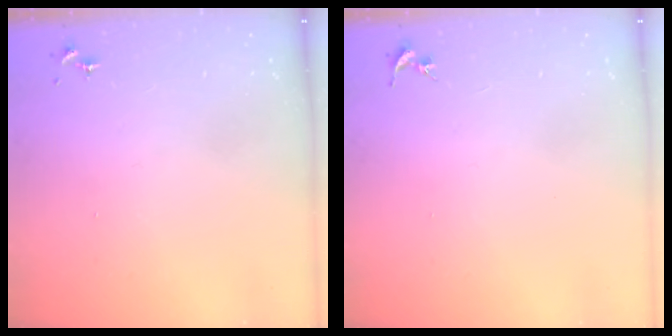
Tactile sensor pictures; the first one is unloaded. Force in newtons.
{"total": 0.0}